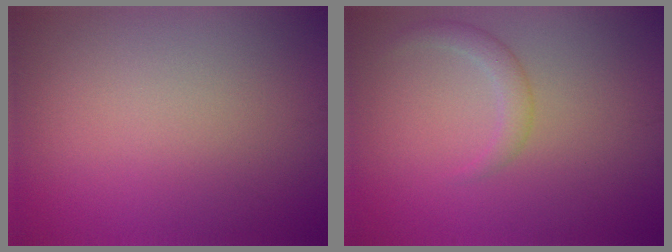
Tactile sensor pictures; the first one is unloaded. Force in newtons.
{"total": 1.8, "press": 1.8, "slide": 0.1}